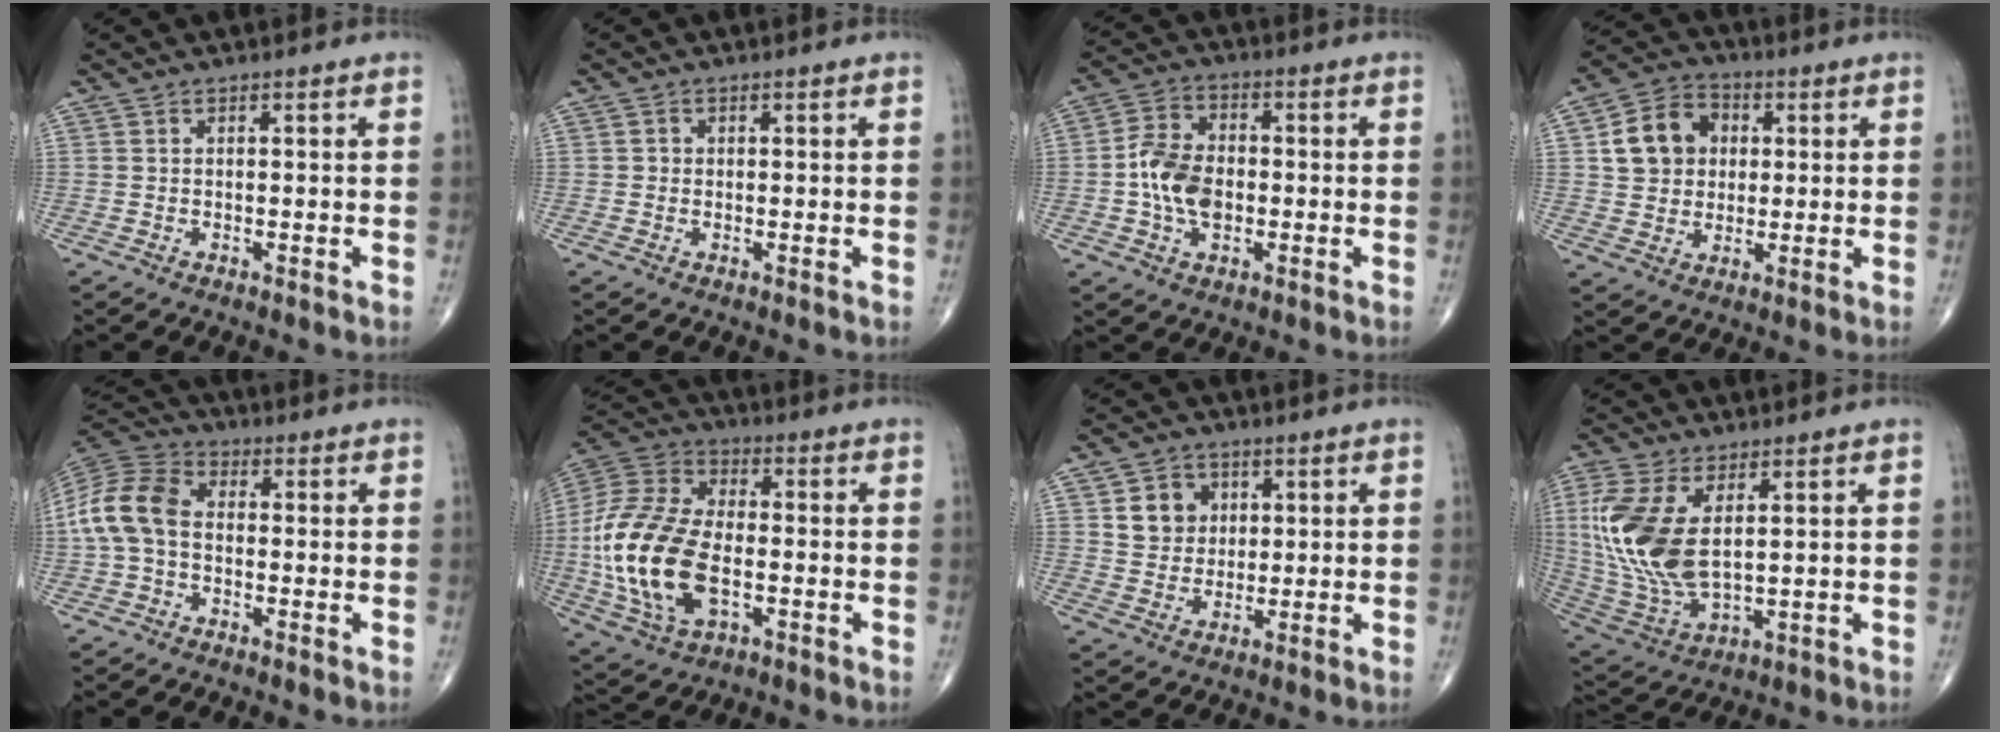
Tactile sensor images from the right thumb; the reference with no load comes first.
{"total": 0.8, "force": [0.0, 0.8, 0.2], "torque": [0.001, 0.002, 0.000]}
{"total": 9.7, "force": [-1.2, 6.4, 7.2], "torque": [-0.120, 0.015, -0.029]}
{"total": 10.8, "force": [2.0, 9.0, 5.6], "torque": [-0.072, 0.008, 0.029]}
{"total": 11.0, "force": [-0.8, 7.4, 8.0], "torque": [-0.165, 0.030, -0.027]}
{"total": 21.4, "force": [-3.4, 12.0, 17.4], "torque": [-0.375, 0.008, -0.059]}
{"total": 6.7, "force": [2.1, 5.8, 2.5], "torque": [-0.016, -0.007, 0.039]}
{"total": 16.5, "force": [3.2, 8.6, 13.8], "torque": [-0.306, -0.016, 0.076]}